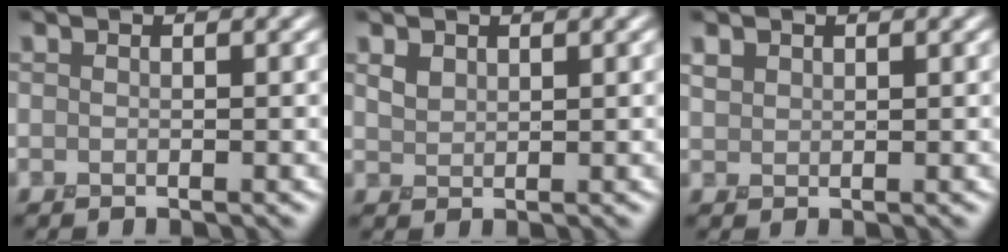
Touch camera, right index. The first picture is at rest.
{"total": 1.2, "force": [0.9, 0.7, 0.5], "torque": [-0.014, 0.000, 0.021]}
{"total": 1.2, "force": [0.8, 0.8, 0.4], "torque": [-0.010, 0.003, 0.018]}